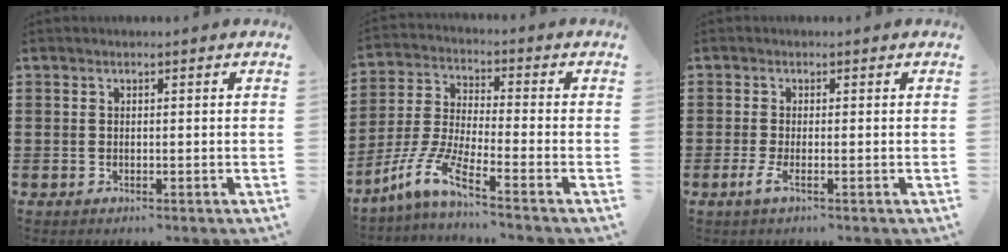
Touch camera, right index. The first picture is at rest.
{"total": 7.2, "force": [-5.3, 0.2, 4.9], "torque": [-0.140, -0.025, -0.115]}
{"total": 2.2, "force": [-0.9, 0.2, 2.0], "torque": [-0.050, -0.012, -0.019]}